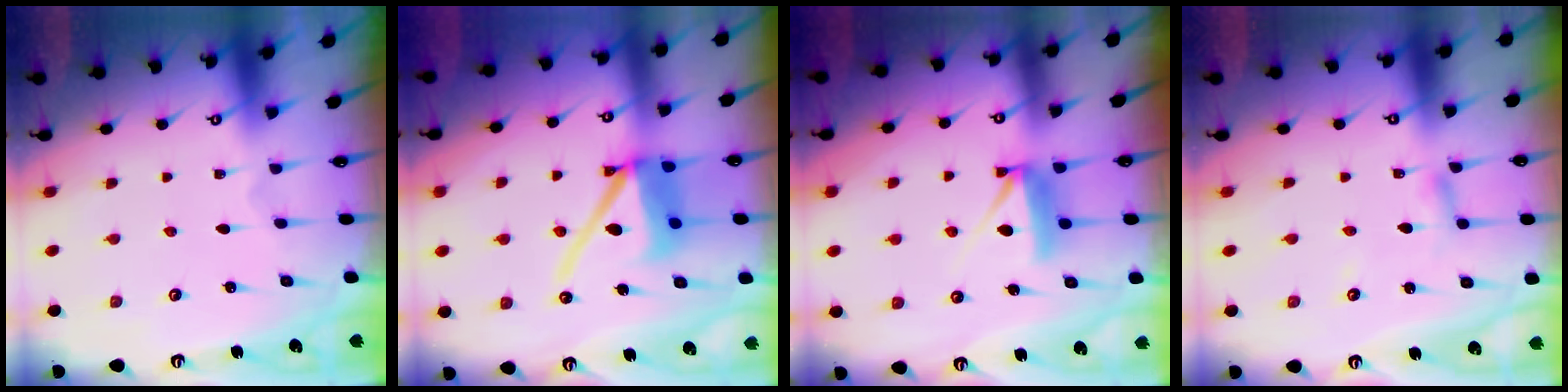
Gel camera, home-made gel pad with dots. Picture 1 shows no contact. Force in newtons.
{"total": 12.7, "press": 12.6, "slide": 1.7}
{"total": 8.2, "press": 8.2, "slide": 0.3}
{"total": 2.5, "press": 2.5, "slide": 0.1}